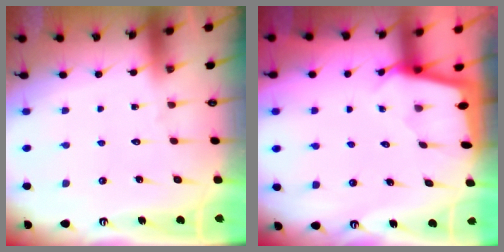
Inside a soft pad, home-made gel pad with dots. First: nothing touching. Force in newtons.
{"total": 1.7, "press": 1.6, "slide": 0.3}